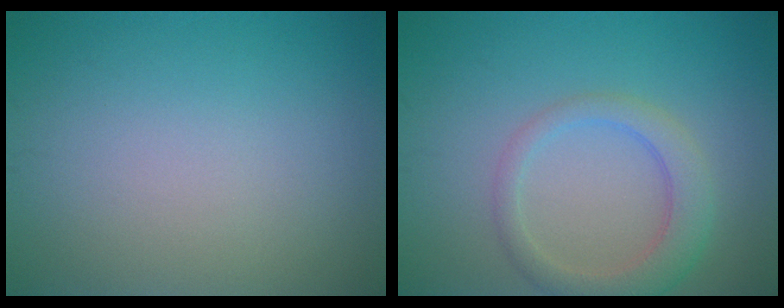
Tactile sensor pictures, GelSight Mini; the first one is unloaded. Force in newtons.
{"total": 3.5, "press": 3.5, "slide": 0.4}